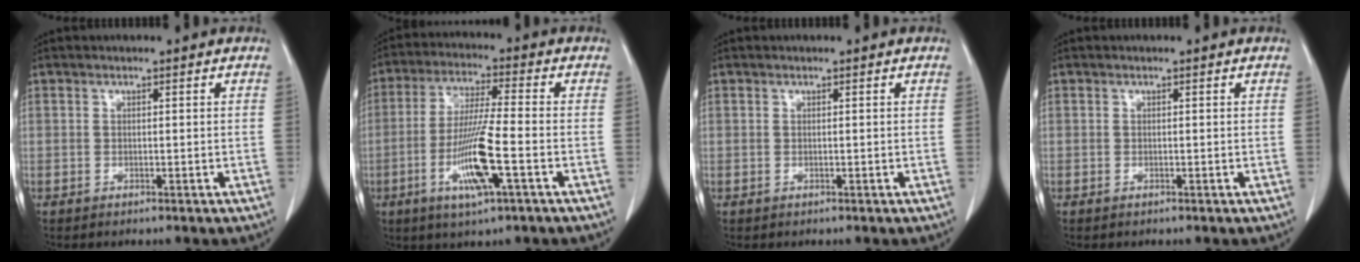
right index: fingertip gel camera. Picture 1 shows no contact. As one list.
[{"total": 11.1, "force": [-3.7, 0.4, 10.4], "torque": [-0.207, -0.015, -0.071]}, {"total": 0.0}, {"total": 0.0}]